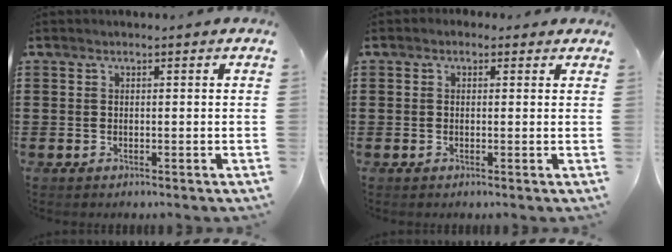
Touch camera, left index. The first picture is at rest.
{"total": 0.9, "force": [0.1, 0.8, 0.4], "torque": [-0.010, 0.006, 0.002]}